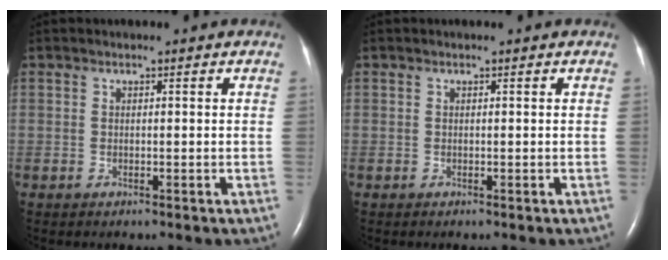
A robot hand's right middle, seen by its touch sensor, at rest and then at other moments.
{"total": 0.0}